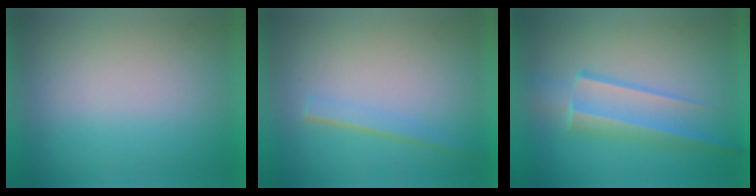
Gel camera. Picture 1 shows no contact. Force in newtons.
{"total": 1.5}
{"total": 3.2}